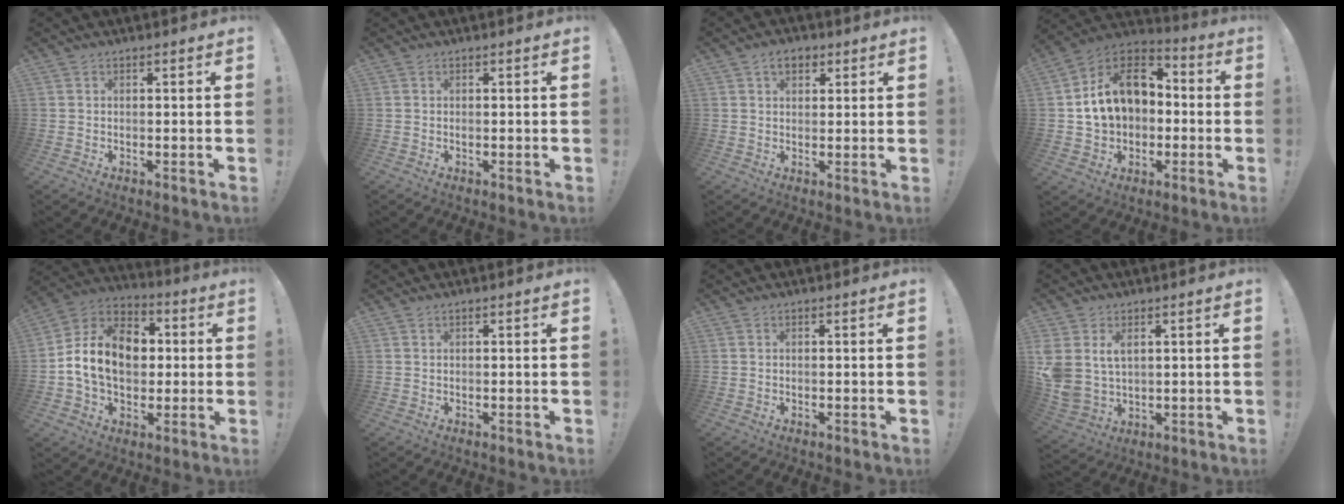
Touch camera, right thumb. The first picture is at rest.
{"total": 0.0}
{"total": 4.8, "force": [2.2, 3.1, 2.8], "torque": [-0.037, 0.000, 0.038]}
{"total": 17.0, "force": [2.9, 12.8, 10.9], "torque": [-0.155, 0.000, 0.061]}
{"total": 17.5, "force": [1.2, 12.8, 11.8], "torque": [-0.187, 0.015, 0.029]}
{"total": 0.0}
{"total": 0.0}
{"total": 7.8, "force": [3.3, 5.7, 4.3], "torque": [-0.087, -0.015, 0.065]}